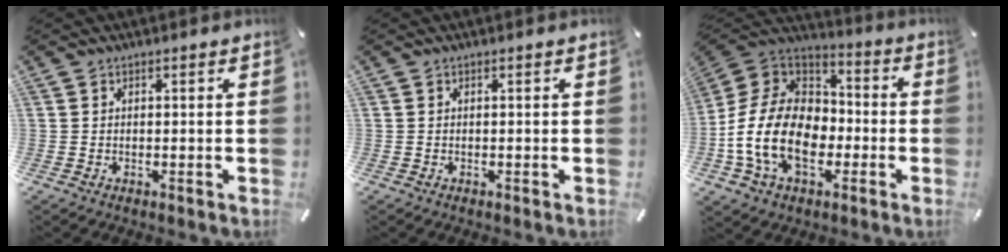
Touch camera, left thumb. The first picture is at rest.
{"total": 0.0}
{"total": 19.4, "force": [-6.5, 13.8, 12.0], "torque": [-0.271, 0.032, -0.110]}